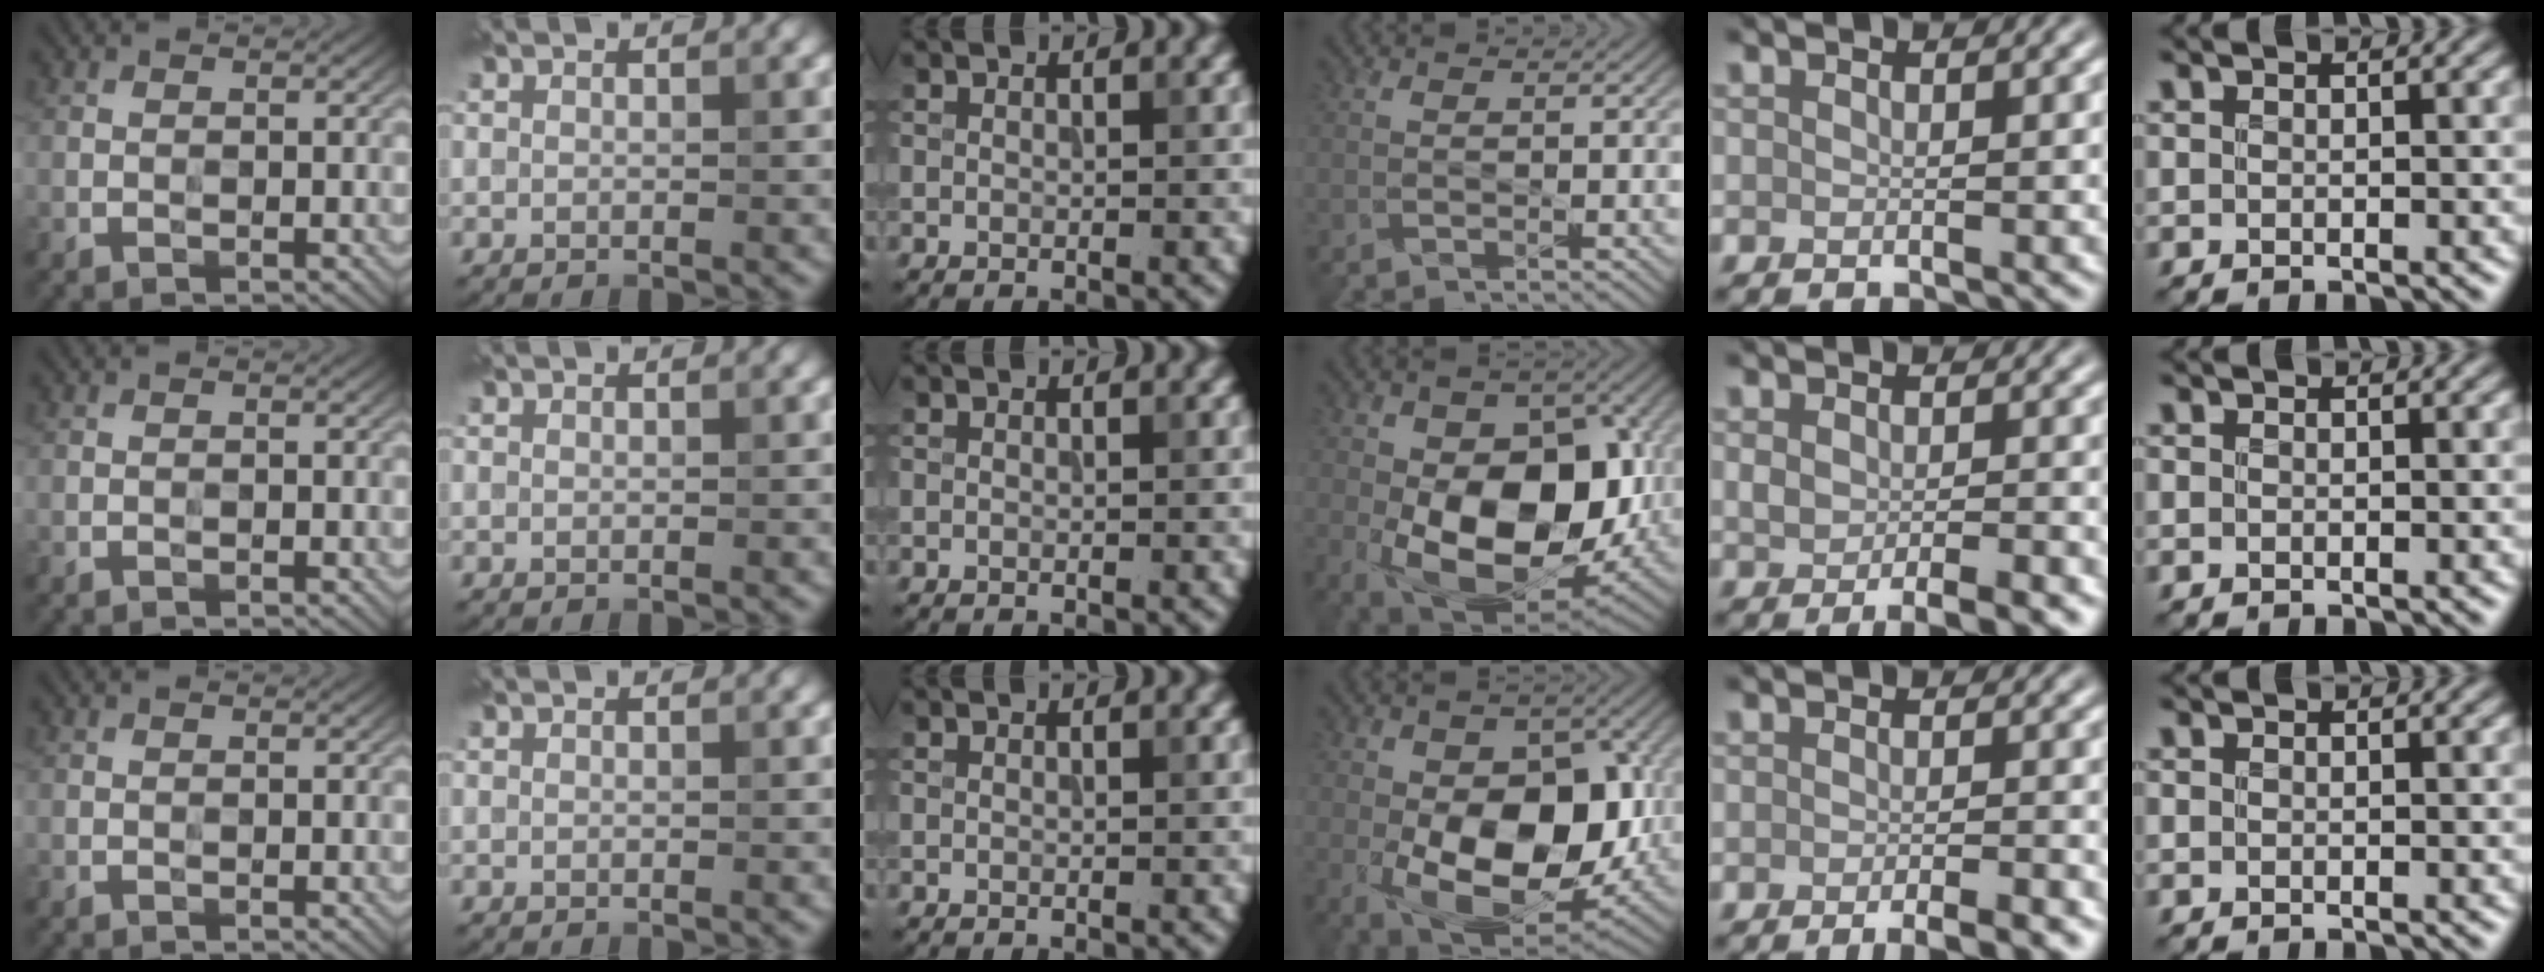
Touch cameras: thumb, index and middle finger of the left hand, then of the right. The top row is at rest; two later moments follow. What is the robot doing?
{"motion": "wipe", "object": "measuring cup"}